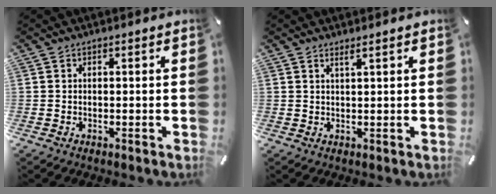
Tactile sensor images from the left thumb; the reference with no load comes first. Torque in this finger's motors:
{"motor_torque": [-0.08, 0.14, -0.02, -0.06, -0.08]}